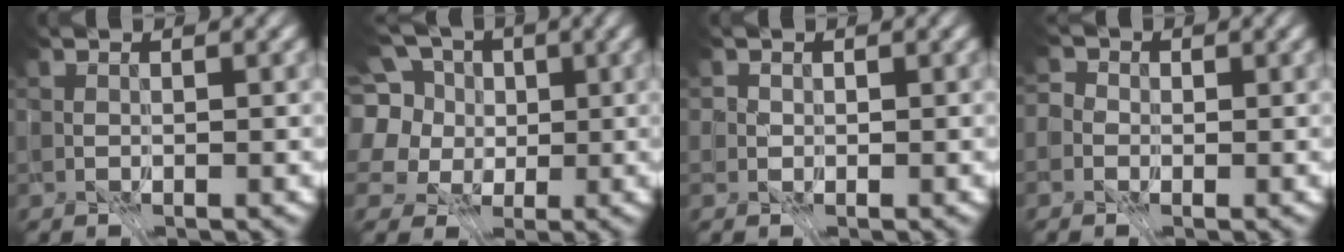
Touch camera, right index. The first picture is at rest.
{"total": 6.7, "force": [2.2, 4.9, 3.9], "torque": [-0.088, 0.017, 0.020]}
{"total": 2.7, "force": [1.5, 2.0, 1.1], "torque": [-0.010, 0.005, 0.008]}
{"total": 4.1, "force": [1.6, 3.3, 1.7], "torque": [-0.006, 0.011, -0.018]}